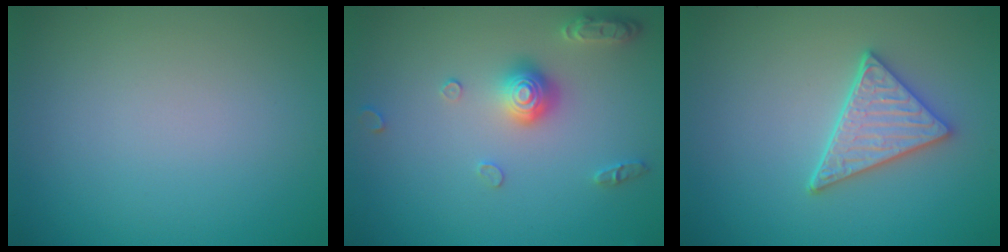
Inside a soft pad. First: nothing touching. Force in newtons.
{"total": 3.0, "press": 2.9, "slide": 0.7}
{"total": 3.7, "press": 3.3, "slide": 1.7}